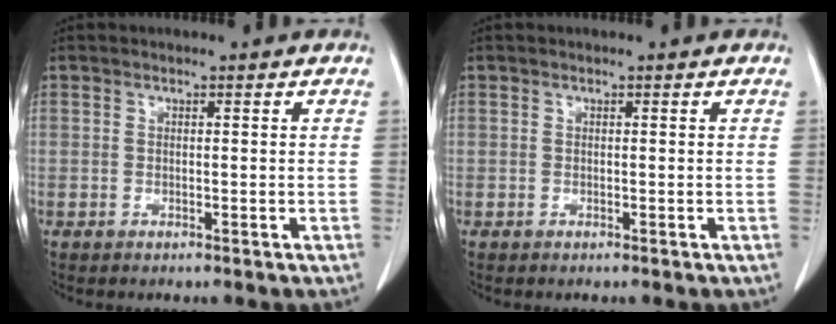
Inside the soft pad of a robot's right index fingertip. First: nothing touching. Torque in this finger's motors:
{"motor_torque": [0.00, 0.00, 0.00, 0.00]}